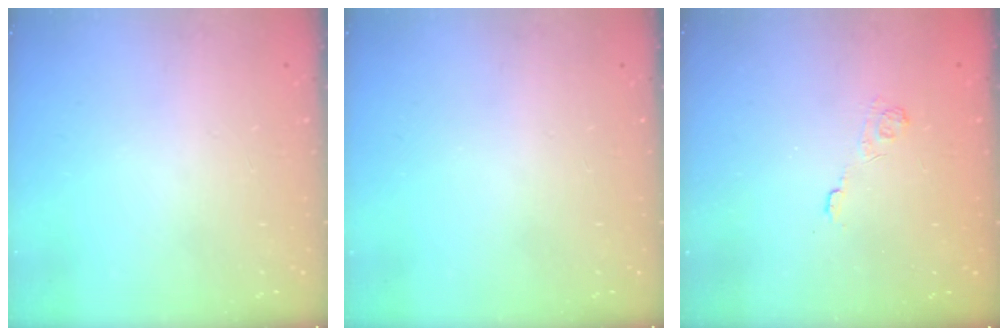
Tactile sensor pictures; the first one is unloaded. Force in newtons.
{"total": 0.0}
{"total": 3.0, "press": 2.6, "slide": 1.5}